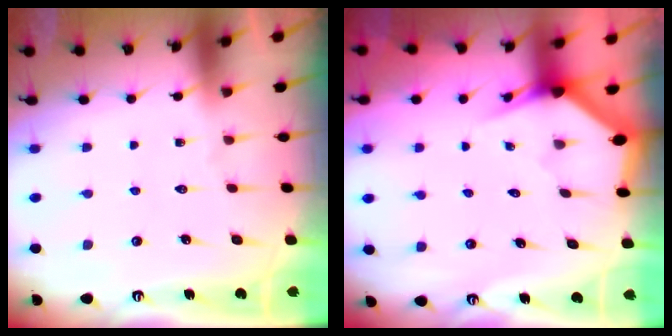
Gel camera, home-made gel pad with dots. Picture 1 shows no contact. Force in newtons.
{"total": 2.9, "press": 2.9, "slide": 0.2}